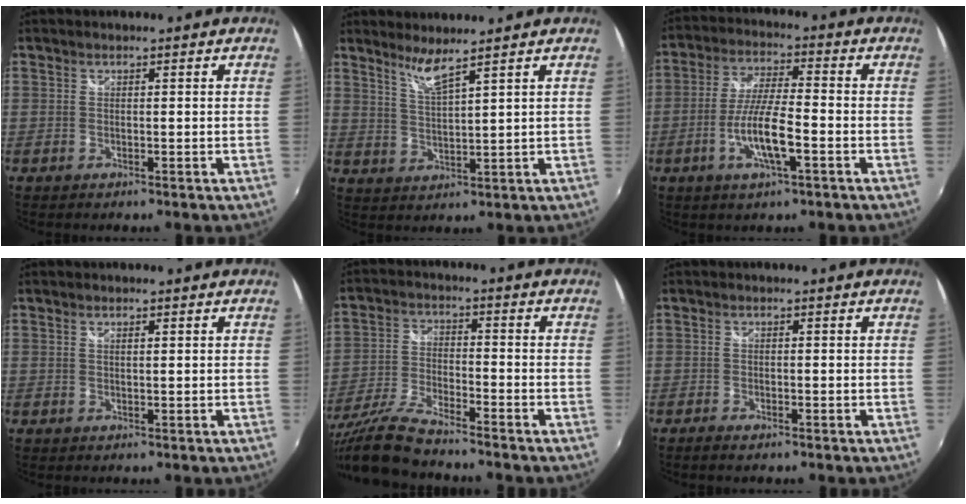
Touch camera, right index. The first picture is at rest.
{"total": 4.5, "force": [3.7, -0.7, 2.4], "torque": [-0.050, -0.006, 0.072]}
{"total": 9.5, "force": [-3.5, 1.6, 8.7], "torque": [-0.174, -0.003, -0.065]}
{"total": 0.9, "force": [0.5, 0.1, 0.7], "torque": [-0.013, 0.002, 0.008]}
{"total": 11.2, "force": [-9.8, 0.5, 5.3], "torque": [-0.117, -0.014, -0.192]}
{"total": 1.6, "force": [-1.3, 0.4, 1.0], "torque": [-0.024, -0.004, -0.025]}